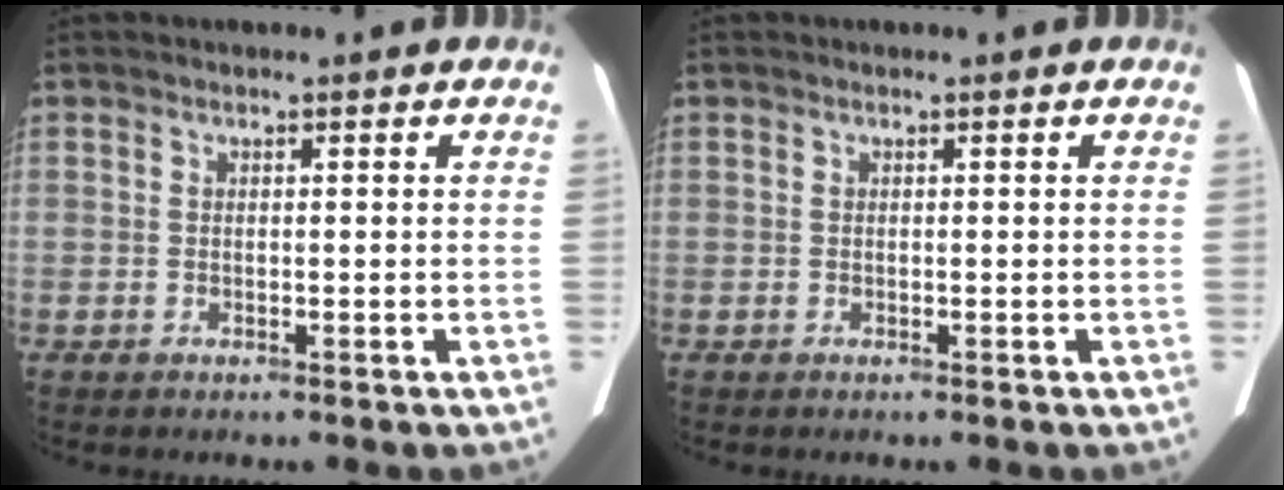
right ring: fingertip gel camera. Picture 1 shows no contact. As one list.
[{"total": 0.0}]